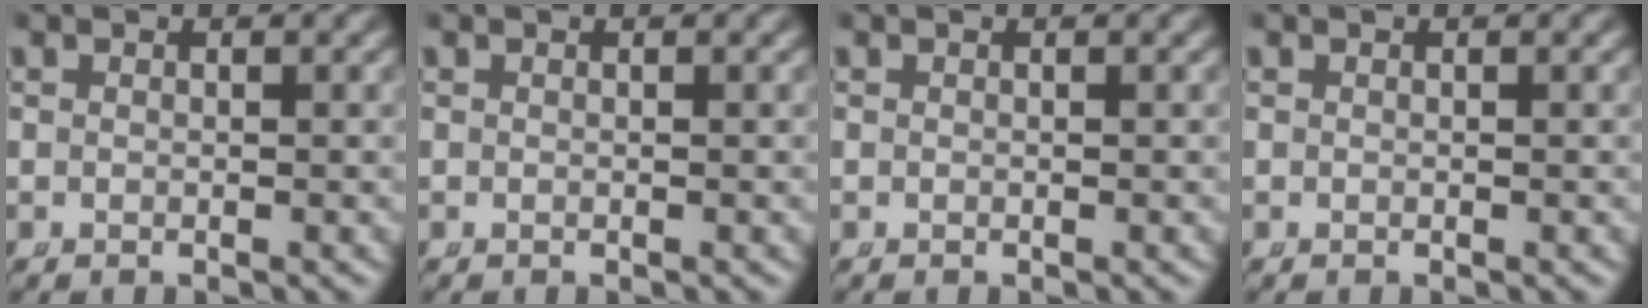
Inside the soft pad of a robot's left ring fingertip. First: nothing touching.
{"total": 0.0}
{"total": 0.0}
{"total": 0.0}